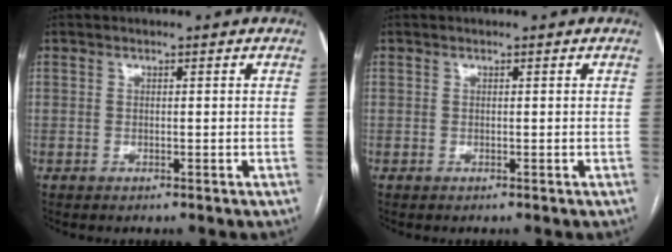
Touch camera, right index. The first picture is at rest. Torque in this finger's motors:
{"motor_torque": [0.00, 0.00, 0.00, 0.00]}